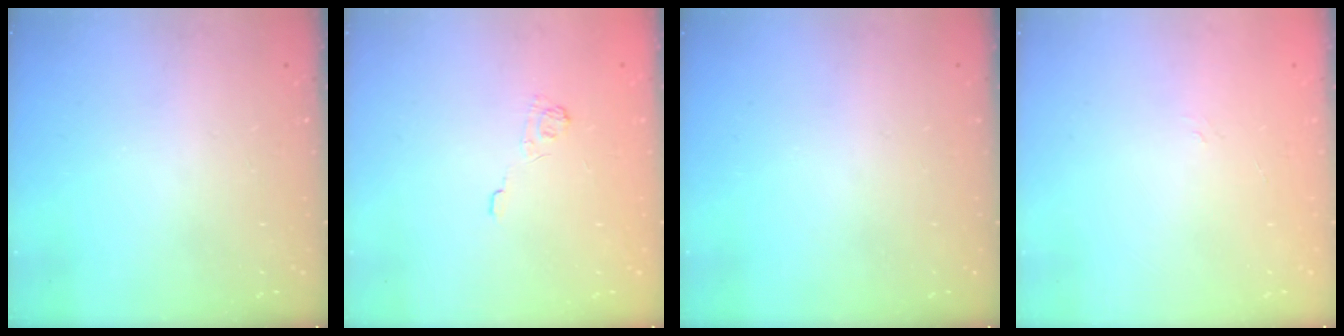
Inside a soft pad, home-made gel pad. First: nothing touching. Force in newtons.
{"total": 2.5, "press": 2.1, "slide": 1.3}
{"total": 0.0}
{"total": 2.2, "press": 2.0, "slide": 1.1}